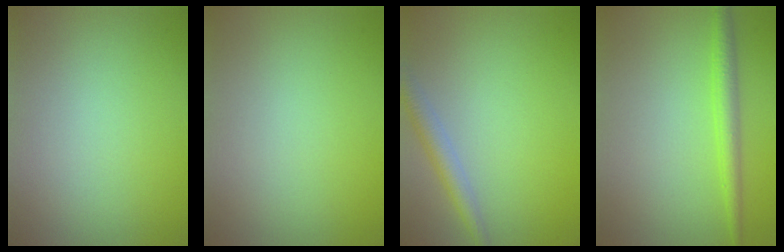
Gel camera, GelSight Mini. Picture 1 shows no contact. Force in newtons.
{"total": 0.0}
{"total": 2.4, "press": 2.4, "slide": 0.0}
{"total": 2.4, "press": 2.4, "slide": 0.1}